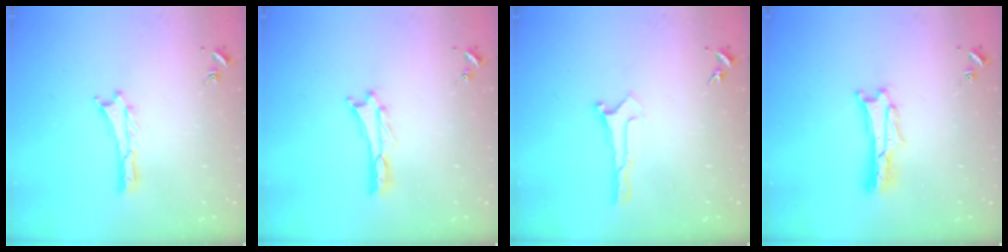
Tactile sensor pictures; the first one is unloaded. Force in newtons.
{"total": 0.5, "press": 0.5, "slide": 0.2}
{"total": 0.0}
{"total": 1.7, "press": 1.7, "slide": 0.3}